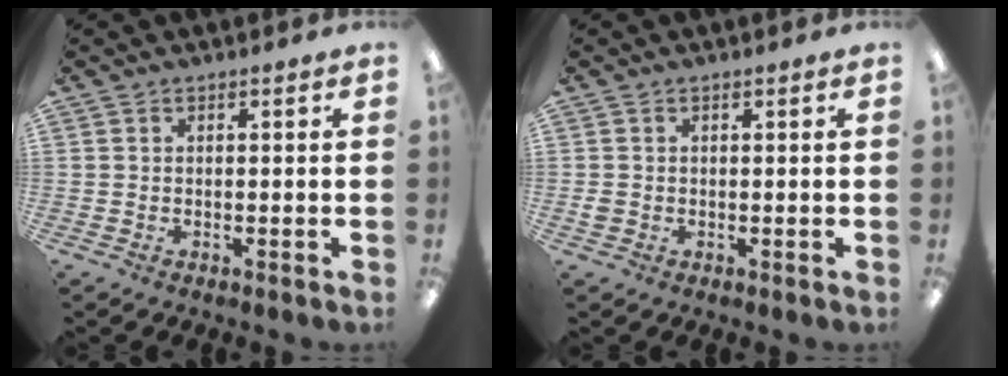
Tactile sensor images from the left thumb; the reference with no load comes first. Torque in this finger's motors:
{"motor_torque": [-0.26, 0.34, 0.30, -0.05, 0.00]}